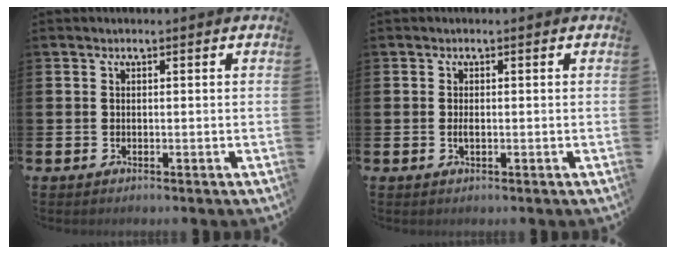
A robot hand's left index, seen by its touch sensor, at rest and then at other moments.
{"total": 0.9, "force": [-0.1, 0.3, 0.9], "torque": [-0.011, -0.003, -0.004]}